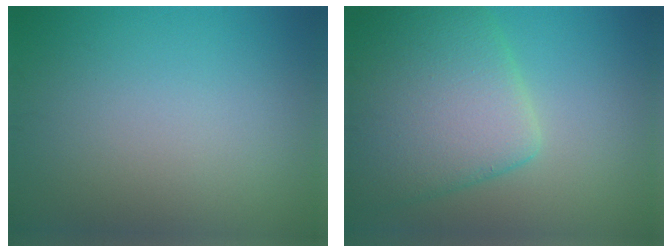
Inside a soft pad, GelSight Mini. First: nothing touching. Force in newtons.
{"total": 8.9, "press": 8.9, "slide": 0.4}